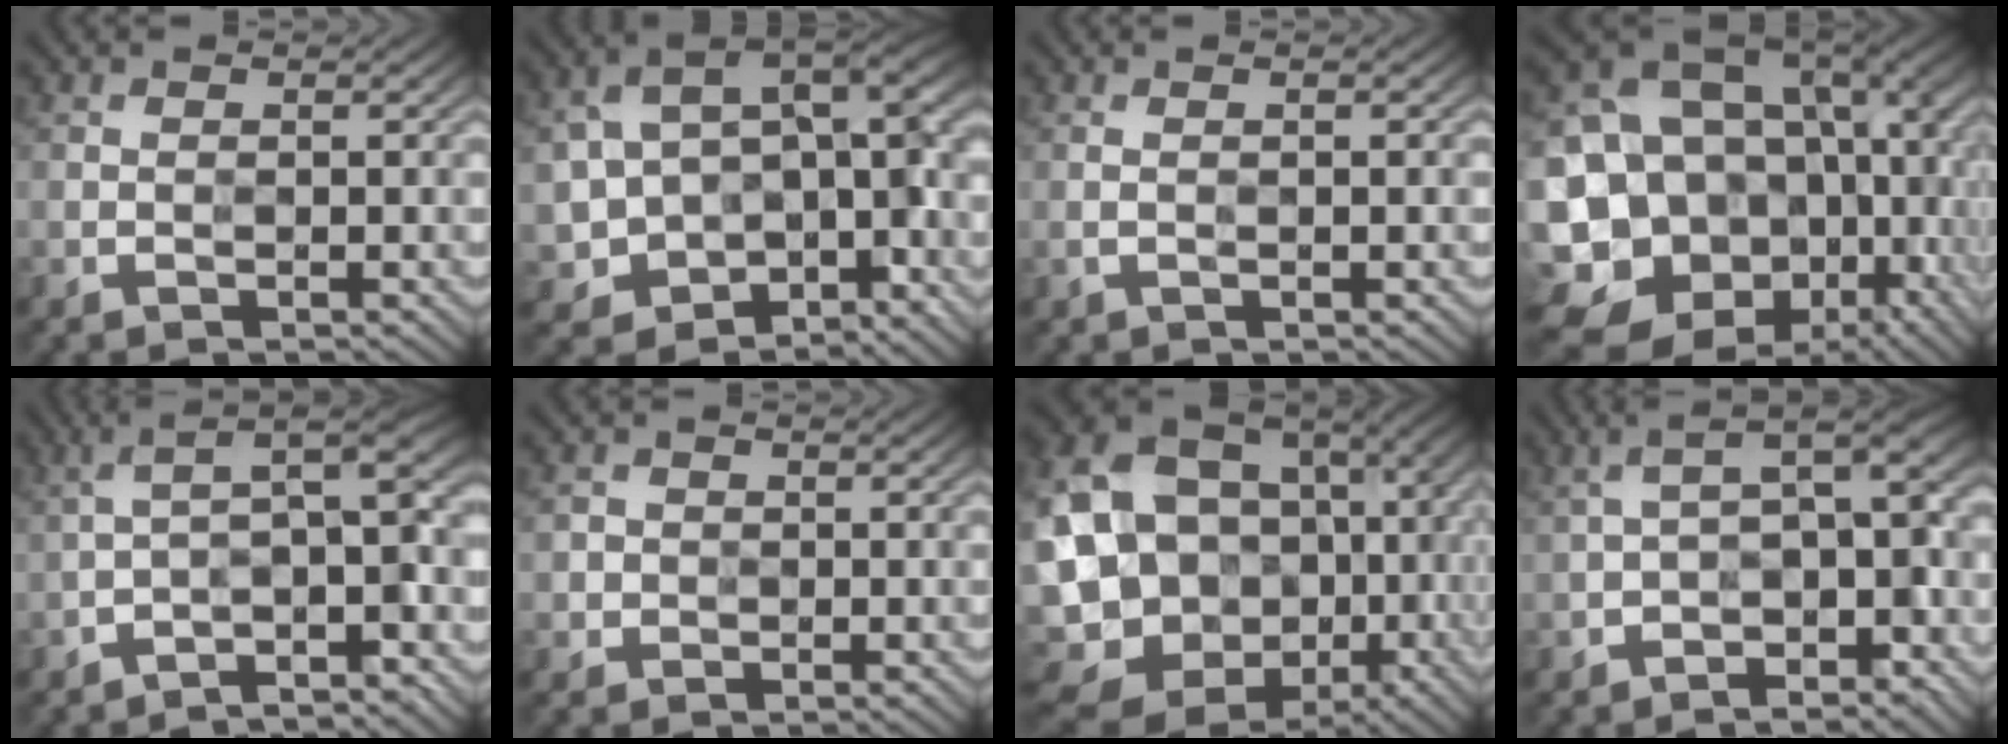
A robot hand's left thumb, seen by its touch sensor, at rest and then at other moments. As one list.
[{"total": 14.8, "force": [-1.0, 11.3, 9.6], "torque": [-0.182, -0.048, 0.036]}, {"total": 1.8, "force": [0.1, 0.3, 1.8], "torque": [-0.031, 0.004, -0.002]}, {"total": 20.6, "force": [-1.1, 15.8, 13.1], "torque": [-0.317, -0.049, 0.055]}, {"total": 8.7, "force": [-3.0, 2.5, 7.8], "torque": [-0.116, 0.015, -0.047]}, {"total": 1.8, "force": [-0.2, 1.8, 0.3], "torque": [-0.001, -0.003, -0.002]}, {"total": 22.5, "force": [-3.6, 18.4, 12.4], "torque": [-0.270, -0.037, -0.047]}, {"total": 8.8, "force": [-2.8, 3.8, 7.4], "torque": [-0.115, 0.004, -0.045]}]